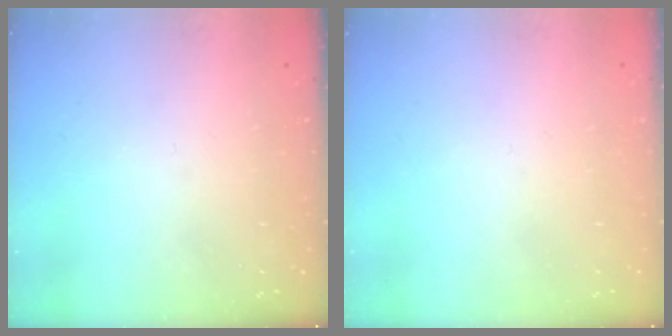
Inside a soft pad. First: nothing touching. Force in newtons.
{"total": 1.9, "press": 1.9, "slide": 0.1}